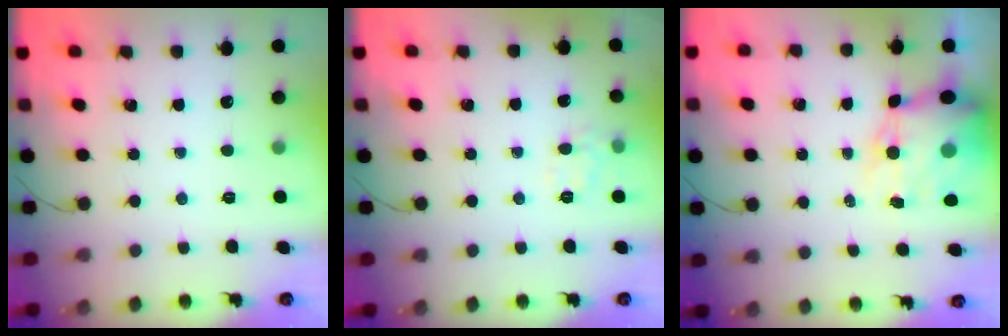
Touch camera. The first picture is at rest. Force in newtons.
{"total": 4.9, "press": 4.7, "slide": 1.4}
{"total": 13.3, "press": 12.9, "slide": 3.3}